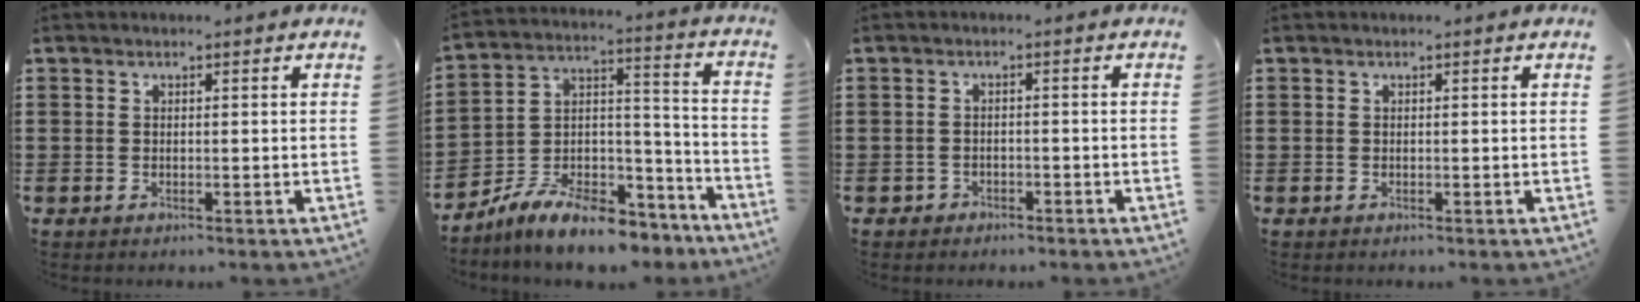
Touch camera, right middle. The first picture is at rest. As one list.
[{"total": 9.2, "force": [-7.9, 2.6, 3.8], "torque": [-0.074, 0.019, -0.156]}, {"total": 1.3, "force": [-1.1, 0.6, 0.0], "torque": [-0.005, 0.001, -0.026]}, {"total": 0.0}]